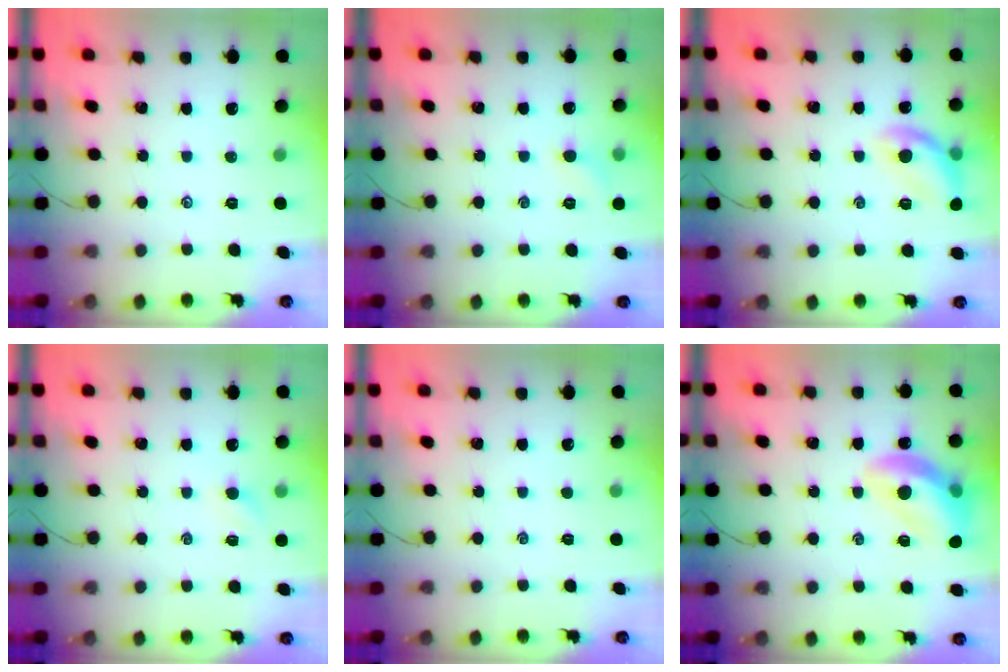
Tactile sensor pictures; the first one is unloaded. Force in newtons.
{"total": 4.4, "press": 4.2, "slide": 1.4}
{"total": 11.6, "press": 11.5, "slide": 1.4}
{"total": 3.1, "press": 3.0, "slide": 1.0}
{"total": 0.0}
{"total": 15.3, "press": 15.1, "slide": 2.7}